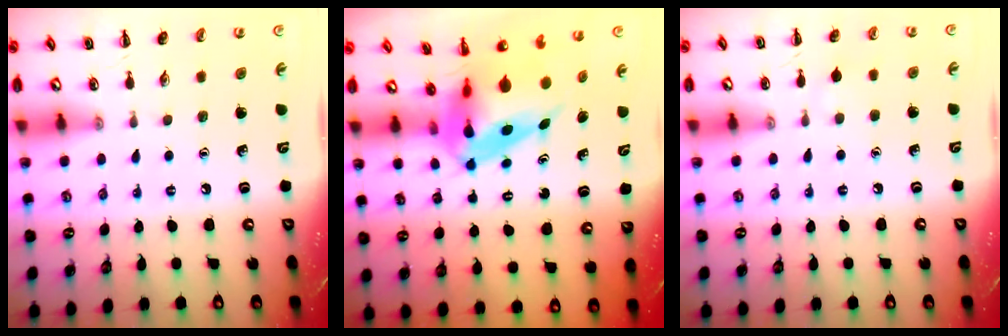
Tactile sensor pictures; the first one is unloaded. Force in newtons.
{"total": 8.3, "press": 7.9, "slide": 2.7}
{"total": 4.0, "press": 3.7, "slide": 1.6}